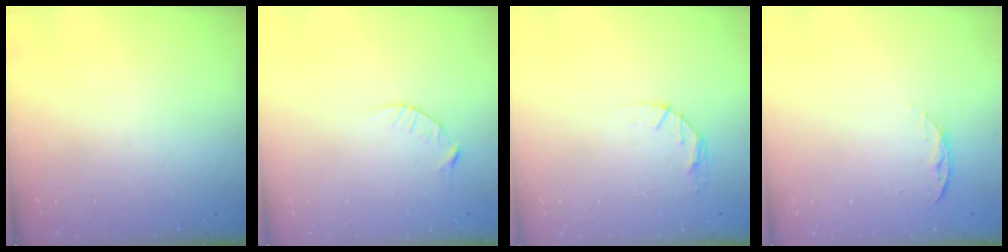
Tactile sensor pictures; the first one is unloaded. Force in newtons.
{"total": 2.9, "press": 2.9, "slide": 0.4}
{"total": 4.9, "press": 4.9, "slide": 0.6}
{"total": 6.2, "press": 6.1, "slide": 0.7}